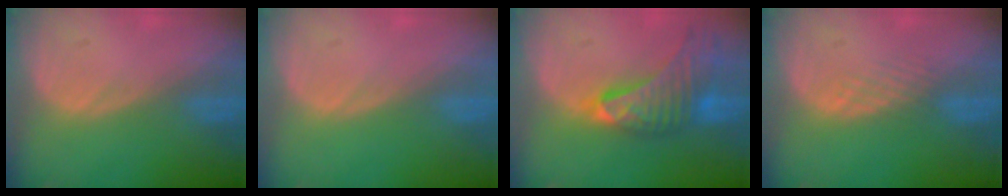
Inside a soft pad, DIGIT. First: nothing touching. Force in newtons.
{"total": 0.0}
{"total": 9.6, "press": 8.5, "slide": 4.4}
{"total": 1.8, "press": 1.8, "slide": 0.2}